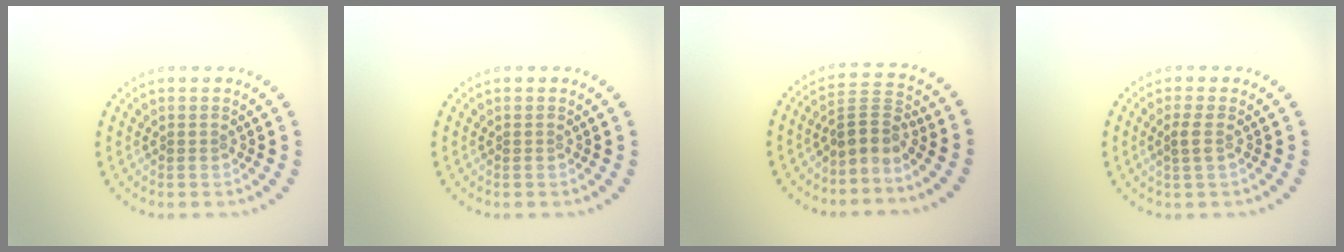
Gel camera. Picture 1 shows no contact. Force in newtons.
{"total": 0.0}
{"total": 2.8, "press": 2.1, "slide": 1.9}
{"total": 1.0, "press": 0.9, "slide": 0.4}